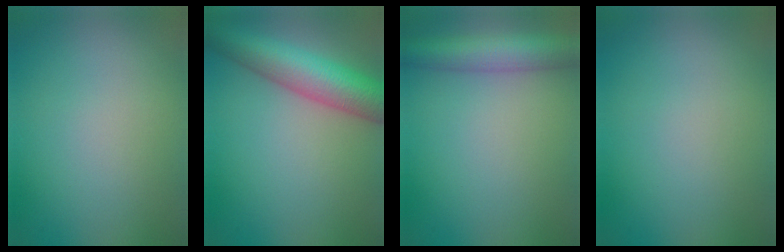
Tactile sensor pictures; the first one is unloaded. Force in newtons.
{"total": 7.8, "press": 7.8, "slide": 0.4}
{"total": 5.4, "press": 5.4, "slide": 0.3}
{"total": 0.0}